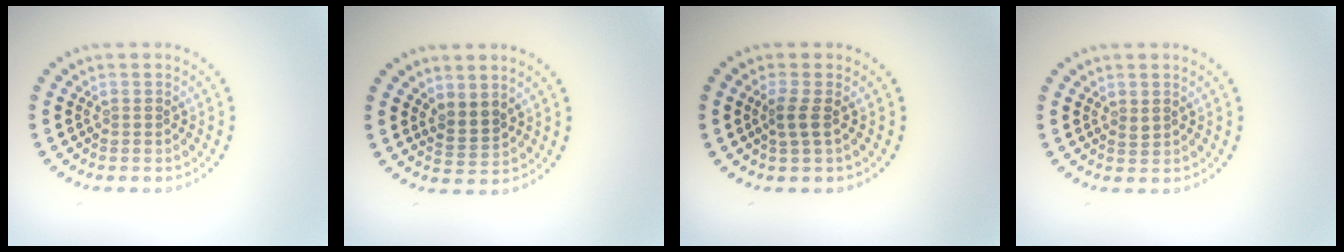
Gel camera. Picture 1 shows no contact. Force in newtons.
{"total": 2.0, "press": 1.6, "slide": 1.2}
{"total": 1.6, "press": 1.3, "slide": 1.0}
{"total": 0.5, "press": 0.4, "slide": 0.3}